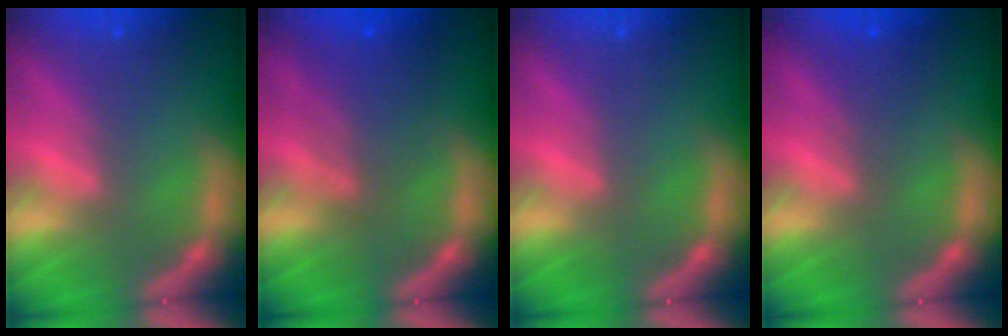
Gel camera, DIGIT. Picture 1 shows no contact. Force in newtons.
{"total": 4.6}
{"total": 0.0}
{"total": 2.0}